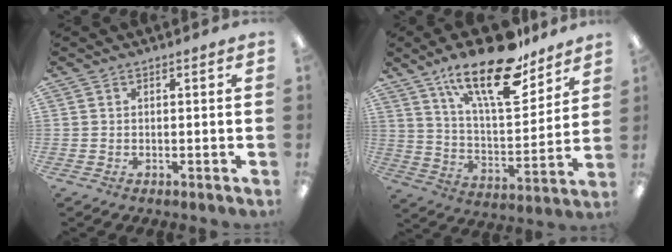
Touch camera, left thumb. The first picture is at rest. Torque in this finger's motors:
{"motor_torque": [0.22, 0.70, 1.47, -1.30, 0.38]}